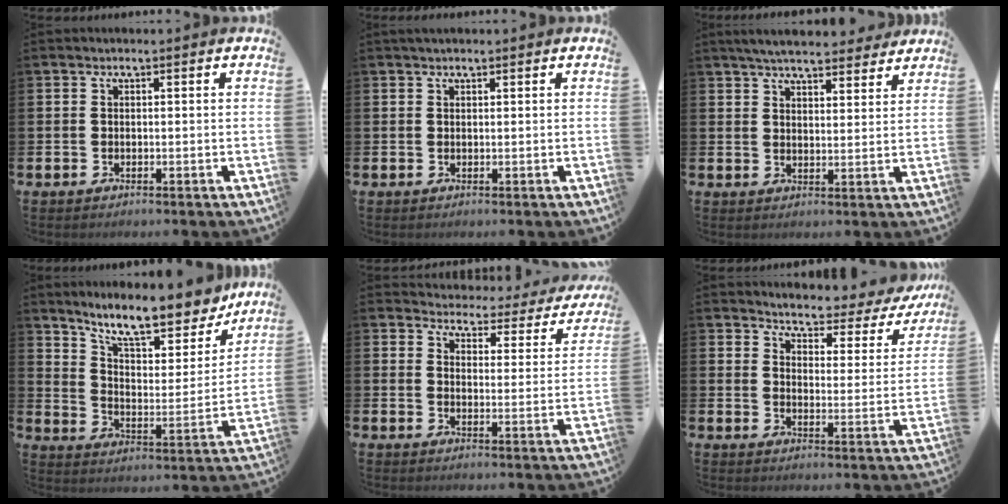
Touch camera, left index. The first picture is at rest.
{"total": 1.4, "force": [1.2, 0.2, 0.8], "torque": [-0.016, 0.004, 0.020]}
{"total": 5.9, "force": [5.6, 1.0, 1.4], "torque": [-0.035, -0.025, 0.100]}
{"total": 12.4, "force": [10.6, 3.1, 5.5], "torque": [-0.122, -0.068, 0.183]}
{"total": 3.7, "force": [3.5, 1.0, 0.3], "torque": [-0.026, -0.038, 0.054]}
{"total": 3.5, "force": [3.4, 0.9, 0.6], "torque": [-0.039, -0.031, 0.050]}